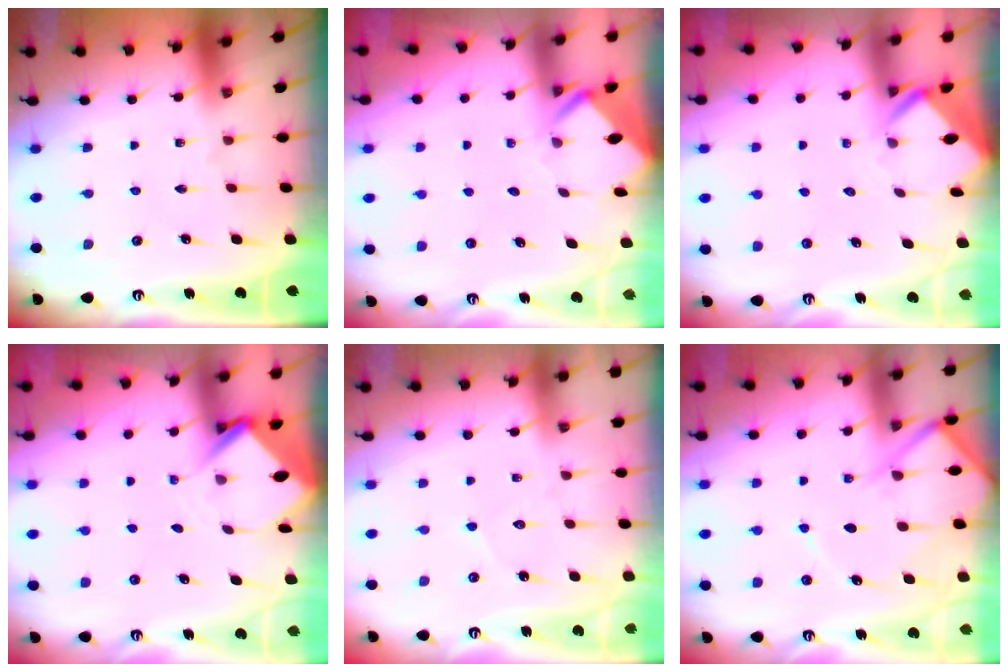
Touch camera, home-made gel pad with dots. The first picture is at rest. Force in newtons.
{"total": 3.4, "press": 3.4, "slide": 0.3}
{"total": 2.4, "press": 2.4, "slide": 0.1}
{"total": 3.6, "press": 3.6, "slide": 0.3}
{"total": 4.5, "press": 4.5, "slide": 0.3}
{"total": 9.0, "press": 9.0, "slide": 1.0}